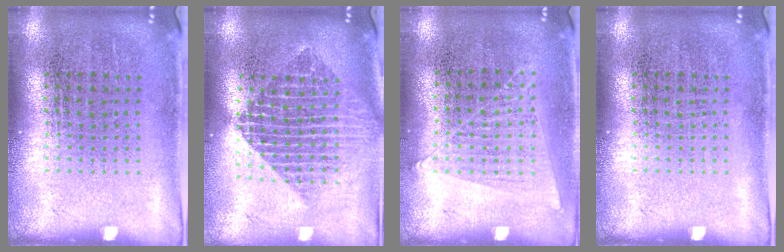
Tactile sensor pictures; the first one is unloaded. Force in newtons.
{"total": 2.0, "press": 1.6, "slide": 1.2}
{"total": 1.1, "press": 1.0, "slide": 0.4}
{"total": 0.0}